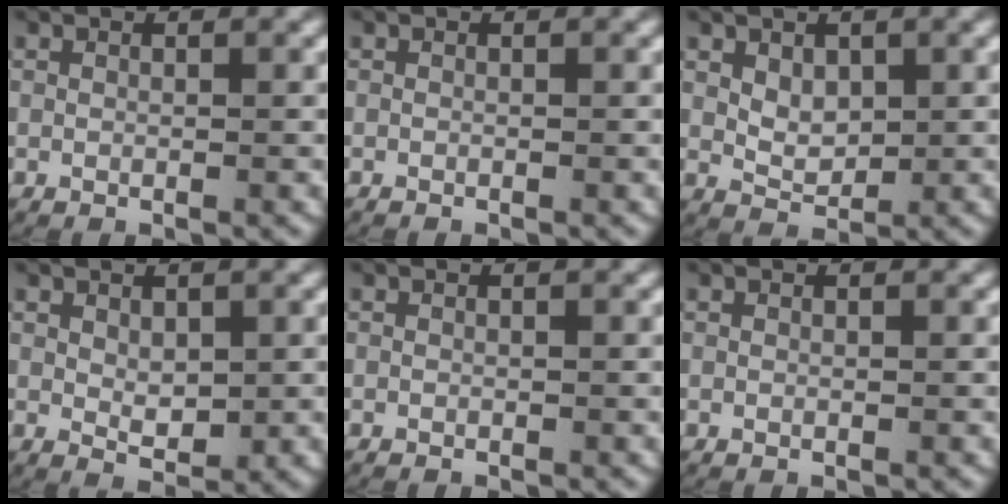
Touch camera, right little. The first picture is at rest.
{"total": 0.0}
{"total": 2.5, "force": [0.7, 1.8, 1.5], "torque": [-0.037, -0.016, 0.025]}
{"total": 2.0, "force": [0.3, 1.2, 1.6], "torque": [-0.036, -0.018, 0.017]}
{"total": 0.0}
{"total": 0.0}